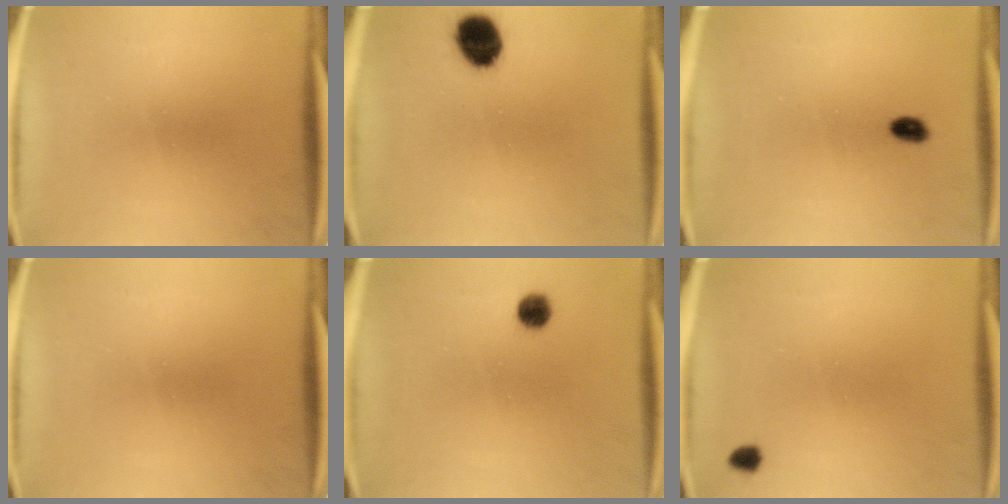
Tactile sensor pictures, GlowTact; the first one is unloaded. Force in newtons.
{"total": 9.1}
{"total": 1.9}
{"total": 0.0}
{"total": 3.5}
{"total": 1.4}